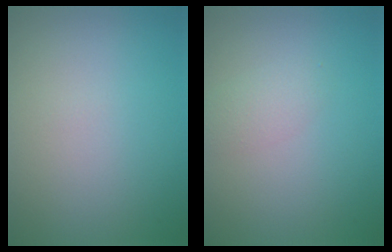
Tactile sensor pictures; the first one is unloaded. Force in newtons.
{"total": 1.5, "press": 1.5, "slide": 0.1}